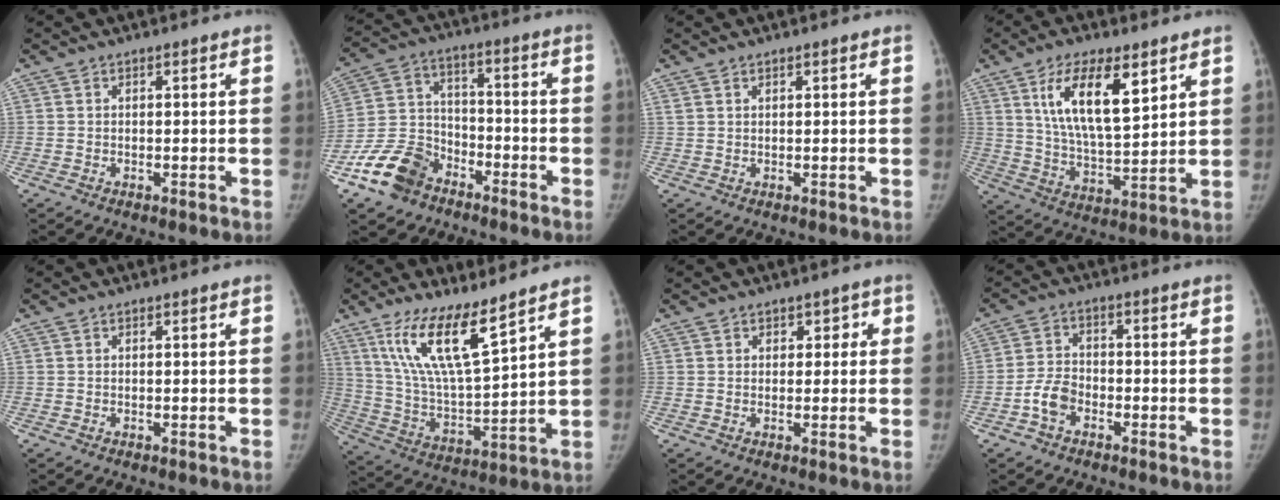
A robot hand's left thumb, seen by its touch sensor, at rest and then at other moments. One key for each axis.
{"total": 12.2, "fx": -8.0, "fy": 8.0, "fz": 4.5, "tx": -0.073, "ty": 0.053, "tz": -0.155}
{"total": 0.6, "fx": 0.5, "fy": 0.2, "fz": 0.1, "tx": -0.001, "ty": -0.001, "tz": 0.009}
{"total": 14.4, "fx": 6.6, "fy": 5.5, "fz": 11.5, "tx": -0.182, "ty": -0.034, "tz": 0.124}
{"total": 0.0}
{"total": 14.4, "fx": 9.4, "fy": 2.9, "fz": 10.4, "tx": -0.184, "ty": -0.060, "tz": 0.194}
{"total": 2.6, "fx": 0.8, "fy": 2.2, "fz": 1.1, "tx": 0.019, "ty": 0.000, "tz": 0.005}
{"total": 5.3, "fx": -2.8, "fy": 3.5, "fz": 2.8, "tx": -0.046, "ty": 0.023, "tz": -0.059}